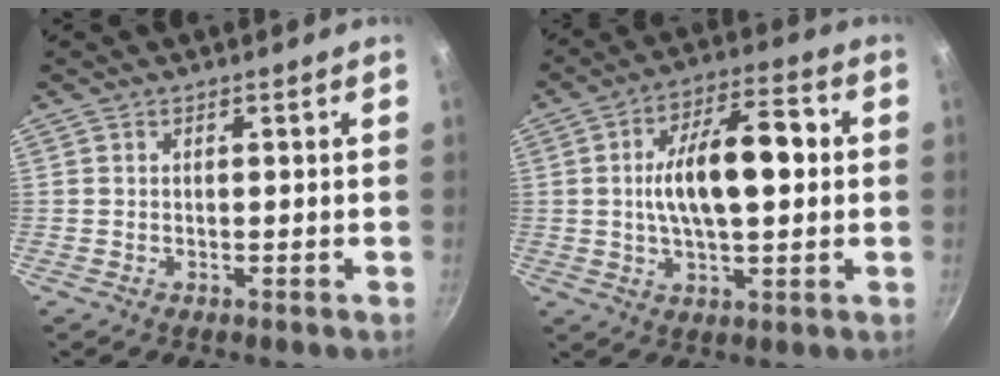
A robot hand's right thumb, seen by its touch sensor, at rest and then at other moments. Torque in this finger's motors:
{"motor_torque": [1.06, 3.35, 1.73, -0.05, 0.14]}